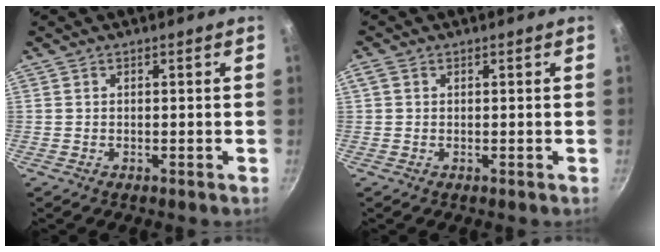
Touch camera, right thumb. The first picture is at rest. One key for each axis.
{"total": 1.3, "fx": 0.4, "fy": 1.0, "fz": 0.7, "tx": -0.017, "ty": 0.005, "tz": 0.007}